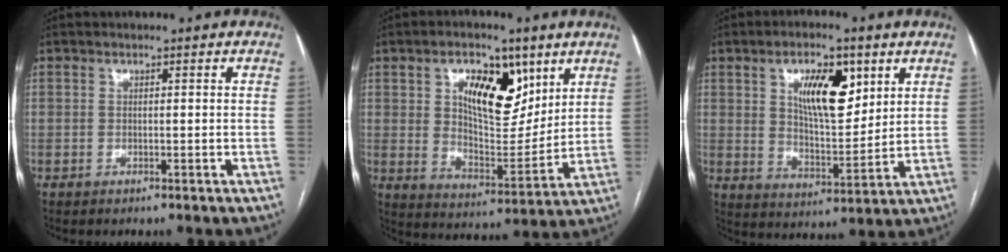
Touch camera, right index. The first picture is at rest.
{"total": 13.4, "force": [5.9, 6.4, 10.1], "torque": [-0.163, 0.008, 0.109]}
{"total": 11.1, "force": [4.7, 4.3, 9.0], "torque": [-0.150, 0.004, 0.087]}